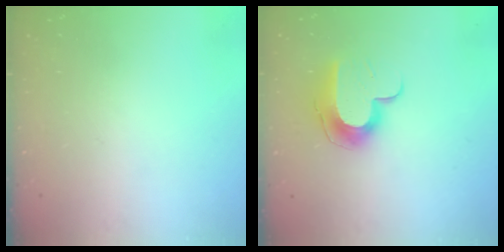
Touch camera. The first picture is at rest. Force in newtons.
{"total": 10.0, "press": 9.9, "slide": 1.1}